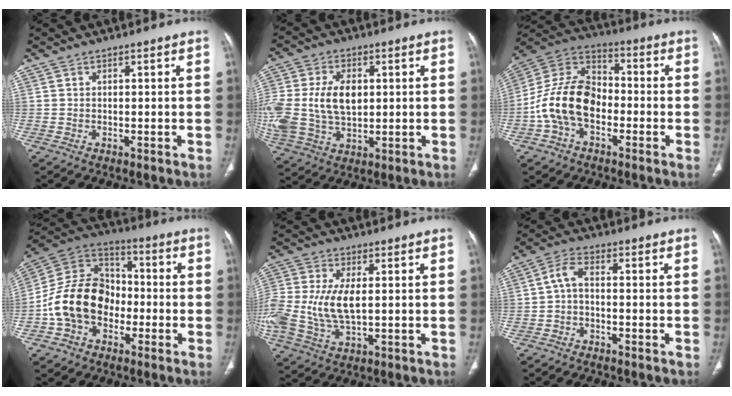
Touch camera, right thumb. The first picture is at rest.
{"total": 17.8, "force": [1.3, 11.8, 13.2], "torque": [-0.306, -0.002, 0.039]}
{"total": 14.9, "force": [-3.7, 10.2, 10.3], "torque": [-0.189, 0.049, -0.077]}
{"total": 16.5, "force": [-3.9, 12.8, 9.7], "torque": [-0.153, 0.053, -0.078]}
{"total": 14.6, "force": [0.0, 7.7, 12.3], "torque": [-0.299, -0.005, 0.006]}
{"total": 3.3, "force": [-0.6, 1.7, 2.7], "torque": [-0.057, 0.017, -0.021]}